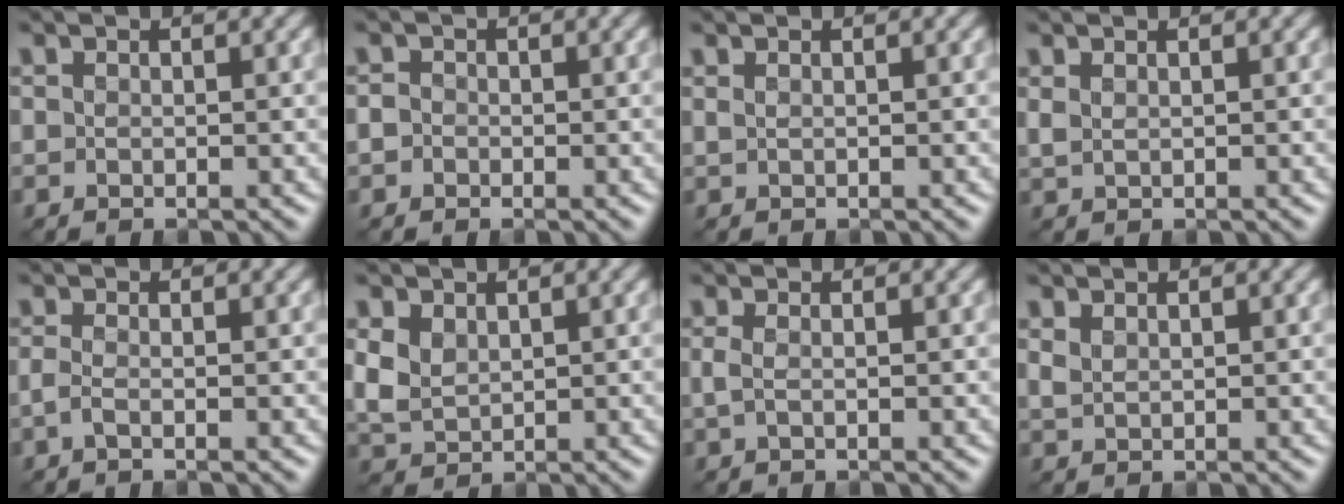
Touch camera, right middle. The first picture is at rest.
{"total": 1.0, "force": [-0.4, 0.8, 0.2], "torque": [0.000, -0.005, -0.011]}
{"total": 0.7, "force": [0.4, 0.4, 0.5], "torque": [-0.007, -0.002, 0.003]}
{"total": 0.9, "force": [0.5, 0.4, 0.6], "torque": [-0.016, -0.001, 0.015]}
{"total": 1.3, "force": [-0.5, 0.4, 1.1], "torque": [-0.025, -0.007, -0.013]}
{"total": 3.0, "force": [0.9, 2.2, 1.8], "torque": [-0.051, -0.002, 0.023]}
{"total": 1.1, "force": [-0.1, 0.4, 1.0], "torque": [-0.025, -0.002, -0.004]}
{"total": 1.0, "force": [0.6, 0.5, 0.6], "torque": [-0.019, -0.004, 0.018]}